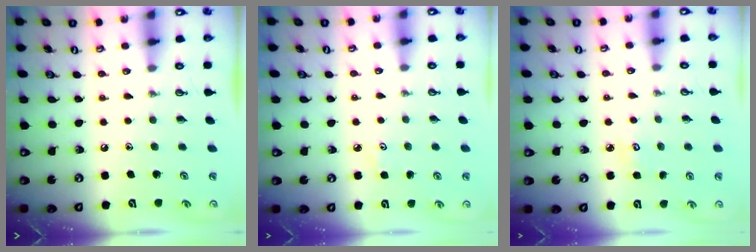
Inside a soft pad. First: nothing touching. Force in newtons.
{"total": 2.8, "press": 2.8, "slide": 0.4}
{"total": 3.4, "press": 3.4, "slide": 0.3}